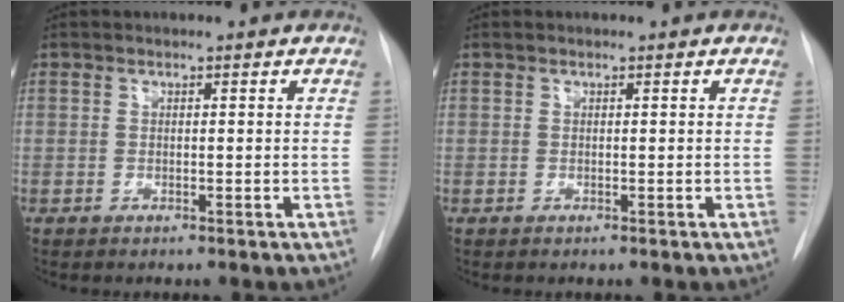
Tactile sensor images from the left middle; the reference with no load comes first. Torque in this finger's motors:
{"motor_torque": [0.20, -0.16, -0.06, 0.02]}